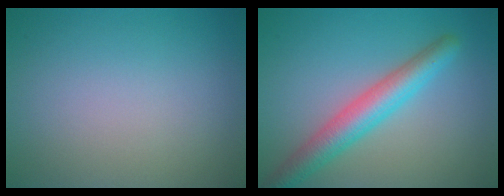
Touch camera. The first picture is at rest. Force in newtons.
{"total": 4.8, "press": 4.8, "slide": 0.1}